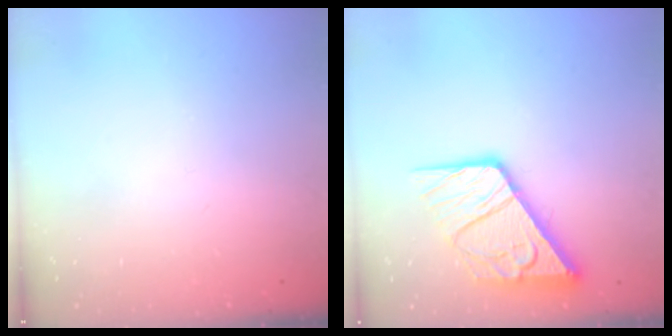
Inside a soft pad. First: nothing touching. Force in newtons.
{"total": 14.2, "press": 14.1, "slide": 1.7}